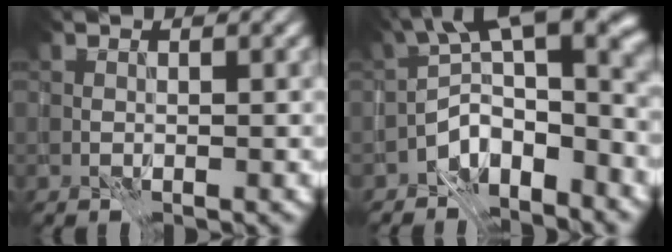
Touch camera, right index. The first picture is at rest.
{"total": 7.8, "force": [-3.3, 3.3, 6.3], "torque": [-0.082, 0.016, -0.071]}